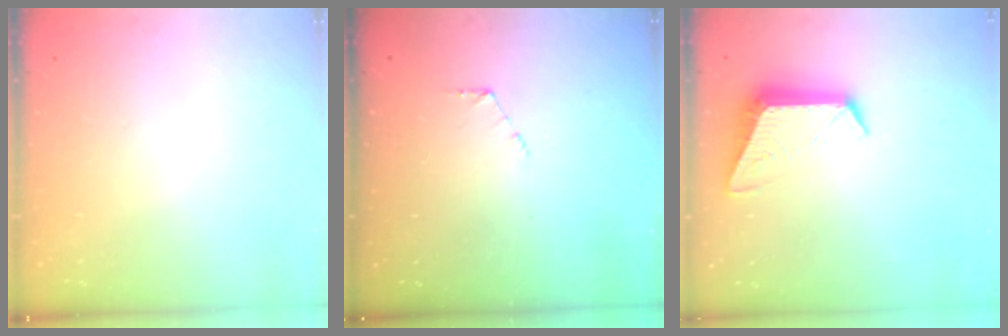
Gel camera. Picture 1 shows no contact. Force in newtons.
{"total": 4.0, "press": 4.0, "slide": 0.4}
{"total": 10.8, "press": 10.8, "slide": 0.6}